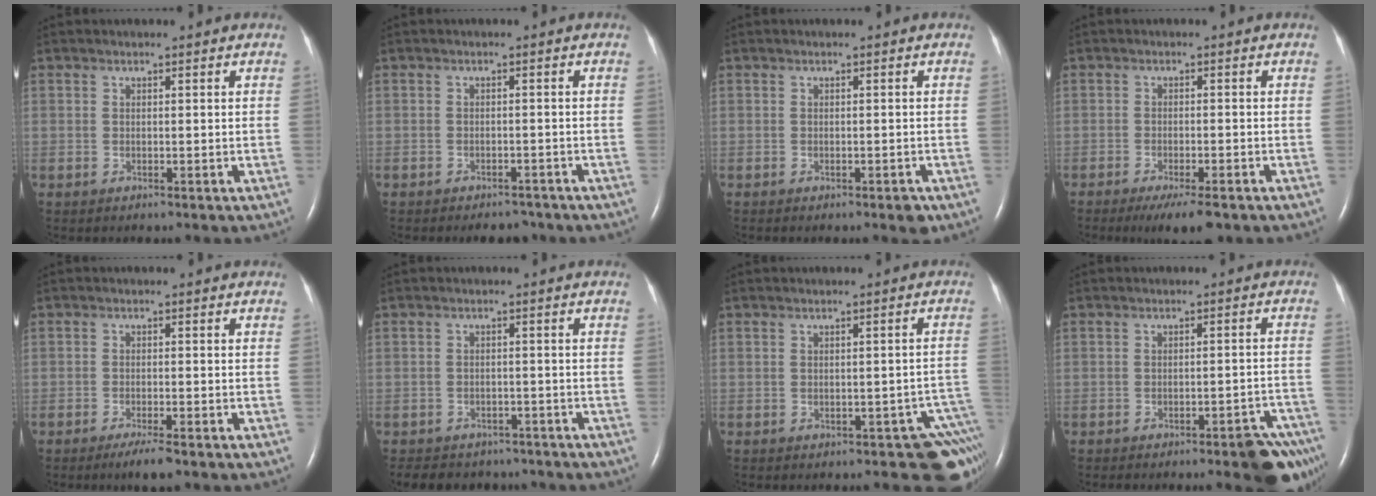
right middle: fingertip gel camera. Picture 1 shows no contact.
{"total": 3.2, "force": [-2.8, 1.4, 0.9], "torque": [-0.015, 0.000, -0.036]}
{"total": 1.5, "force": [-1.0, 0.5, 1.1], "torque": [-0.013, -0.002, -0.010]}
{"total": 6.3, "force": [-4.5, 1.1, 4.2], "torque": [-0.062, -0.014, -0.065]}
{"total": 3.6, "force": [-2.6, 0.3, 2.5], "torque": [-0.046, -0.007, -0.044]}
{"total": 9.1, "force": [-8.0, 4.0, 2.0], "torque": [-0.038, 0.000, -0.097]}
{"total": 6.7, "force": [-4.7, 2.1, 4.3], "torque": [-0.028, 0.008, -0.055]}
{"total": 8.2, "force": [-5.9, 1.4, 5.5], "torque": [-0.039, 0.010, -0.075]}